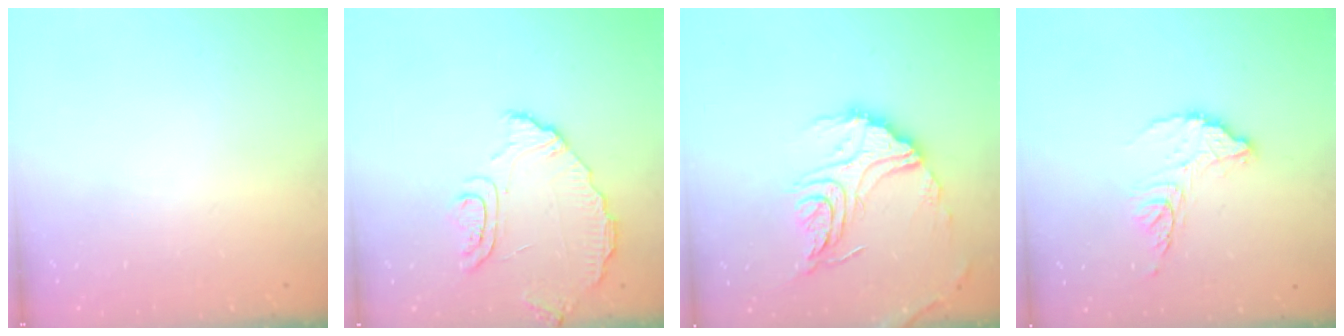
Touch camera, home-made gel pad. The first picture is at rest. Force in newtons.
{"total": 8.7, "press": 8.6, "slide": 1.2}
{"total": 17.9, "press": 17.8, "slide": 1.5}
{"total": 11.2, "press": 11.1, "slide": 0.9}